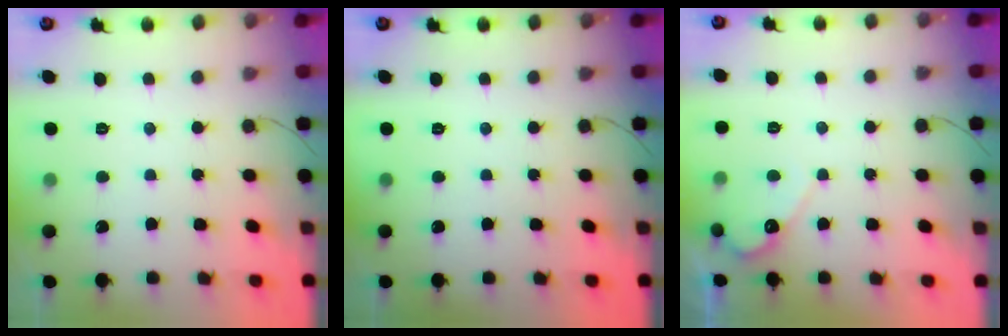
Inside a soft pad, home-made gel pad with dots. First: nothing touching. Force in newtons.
{"total": 0.0}
{"total": 4.7, "press": 4.7, "slide": 0.4}